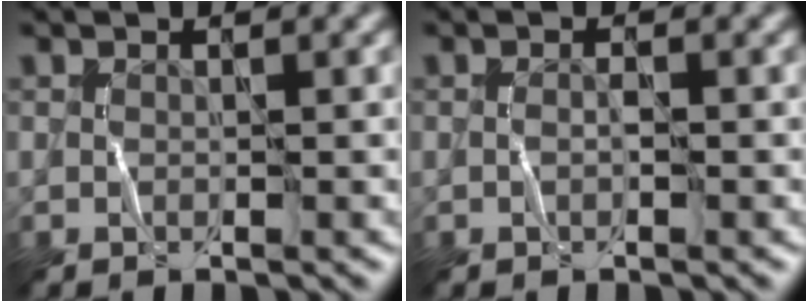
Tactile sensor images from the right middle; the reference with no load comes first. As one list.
[{"total": 0.0}]